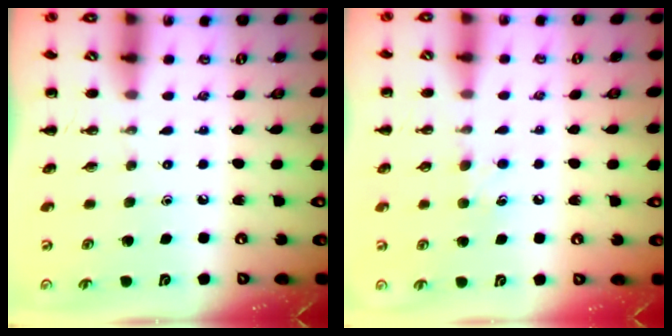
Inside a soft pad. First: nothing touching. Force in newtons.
{"total": 4.8, "press": 4.6, "slide": 1.5}